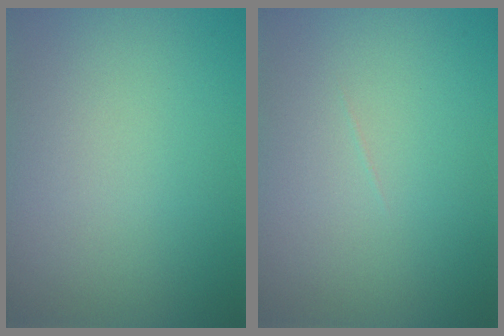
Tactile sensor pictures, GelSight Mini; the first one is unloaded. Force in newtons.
{"total": 0.0}